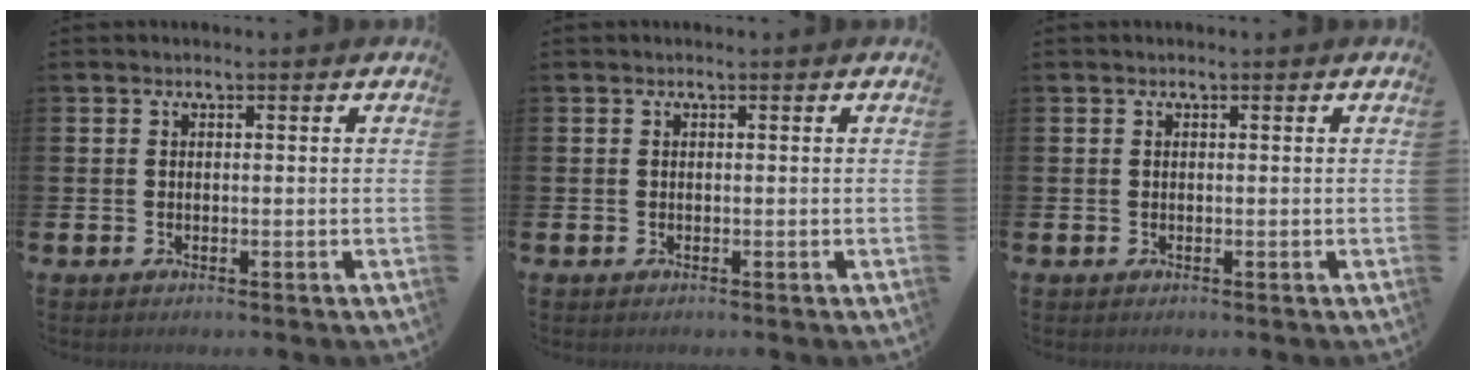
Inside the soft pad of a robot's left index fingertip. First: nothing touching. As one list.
[{"total": 0.0}, {"total": 0.0}]